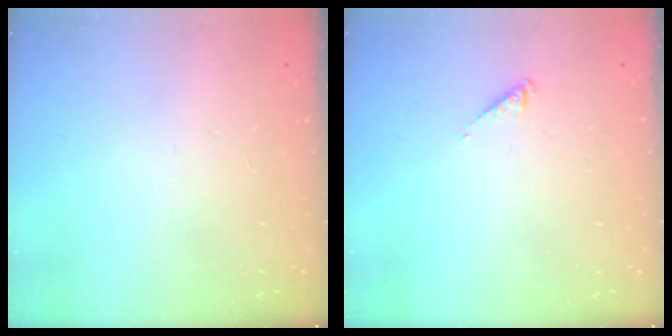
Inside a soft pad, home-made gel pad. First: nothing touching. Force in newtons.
{"total": 0.8, "press": 0.8, "slide": 0.1}